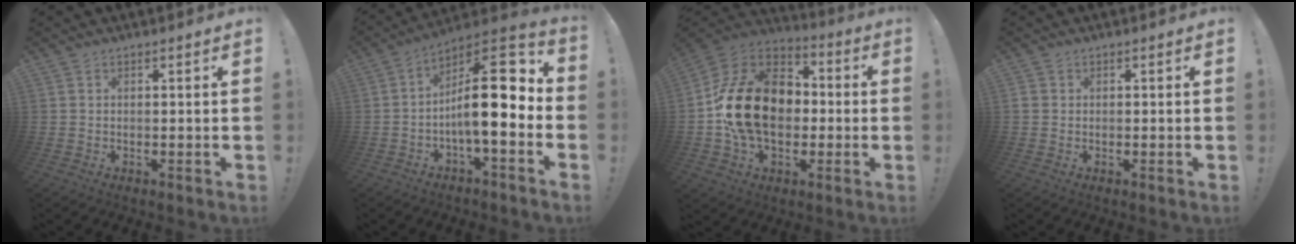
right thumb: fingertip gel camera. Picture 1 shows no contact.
{"total": 18.7, "force": [-0.7, 6.4, 17.6], "torque": [-0.269, 0.008, -0.009]}
{"total": 21.7, "force": [-0.3, 15.9, 14.7], "torque": [-0.250, 0.032, 0.007]}
{"total": 1.3, "force": [0.5, 1.1, 0.2], "torque": [-0.003, 0.003, 0.011]}